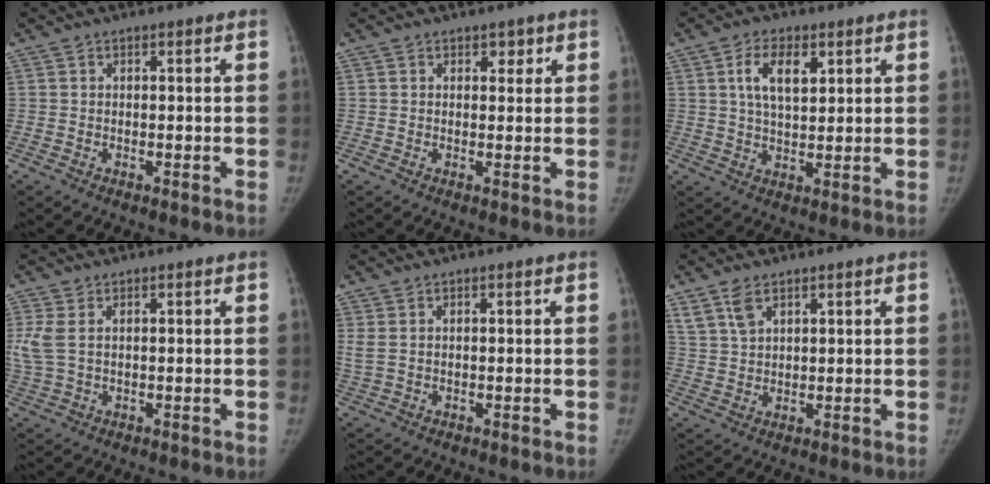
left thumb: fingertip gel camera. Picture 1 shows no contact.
{"total": 1.8, "force": [1.1, 1.2, 0.8], "torque": [0.008, -0.004, 0.012]}
{"total": 7.4, "force": [2.9, 3.8, 5.7], "torque": [-0.089, -0.010, 0.054]}
{"total": 4.6, "force": [1.1, 2.5, 3.7], "torque": [-0.113, 0.008, 0.030]}
{"total": 2.0, "force": [0.7, 0.9, 1.6], "torque": [-0.052, 0.009, 0.023]}
{"total": 4.2, "force": [2.8, 2.0, 2.4], "torque": [-0.043, -0.009, 0.063]}